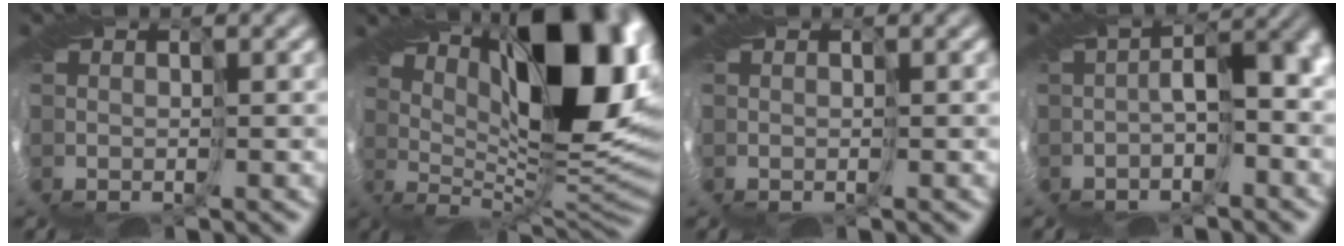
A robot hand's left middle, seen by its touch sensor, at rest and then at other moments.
{"total": 14.7, "force": [4.1, 5.7, 12.9], "torque": [-0.182, 0.009, 0.062]}
{"total": 0.0}
{"total": 4.2, "force": [-1.5, 1.8, 3.5], "torque": [-0.045, 0.003, -0.025]}